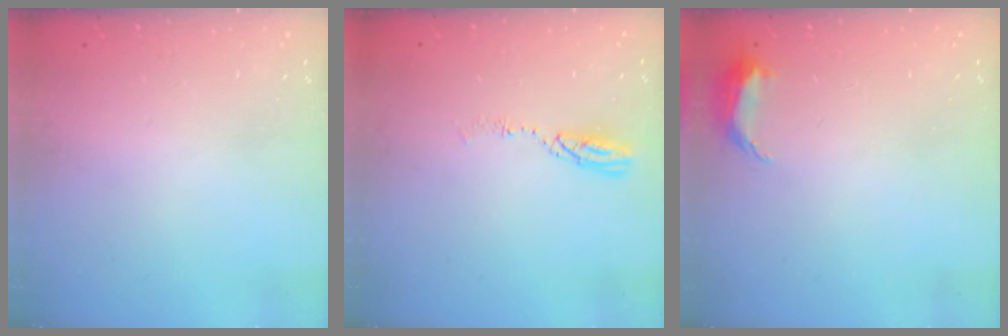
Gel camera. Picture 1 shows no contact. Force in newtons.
{"total": 4.6, "press": 4.6, "slide": 0.4}
{"total": 6.3, "press": 6.2, "slide": 1.2}